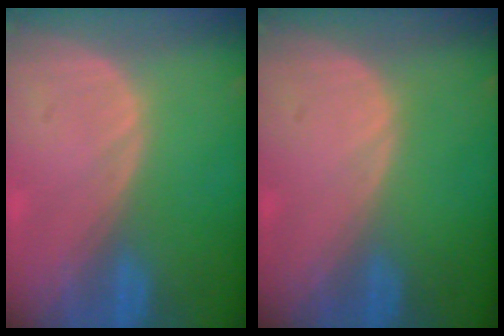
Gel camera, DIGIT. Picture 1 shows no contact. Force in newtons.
{"total": 0.0}